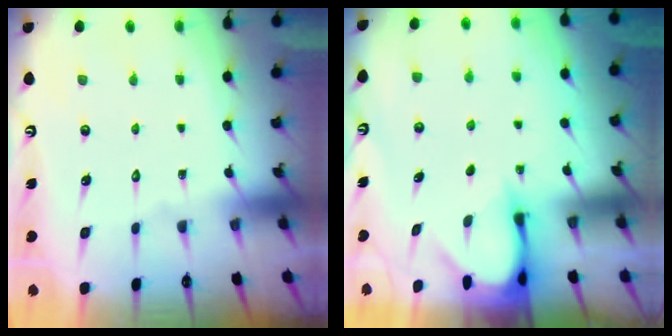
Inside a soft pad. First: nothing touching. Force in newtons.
{"total": 3.8, "press": 3.7, "slide": 0.3}